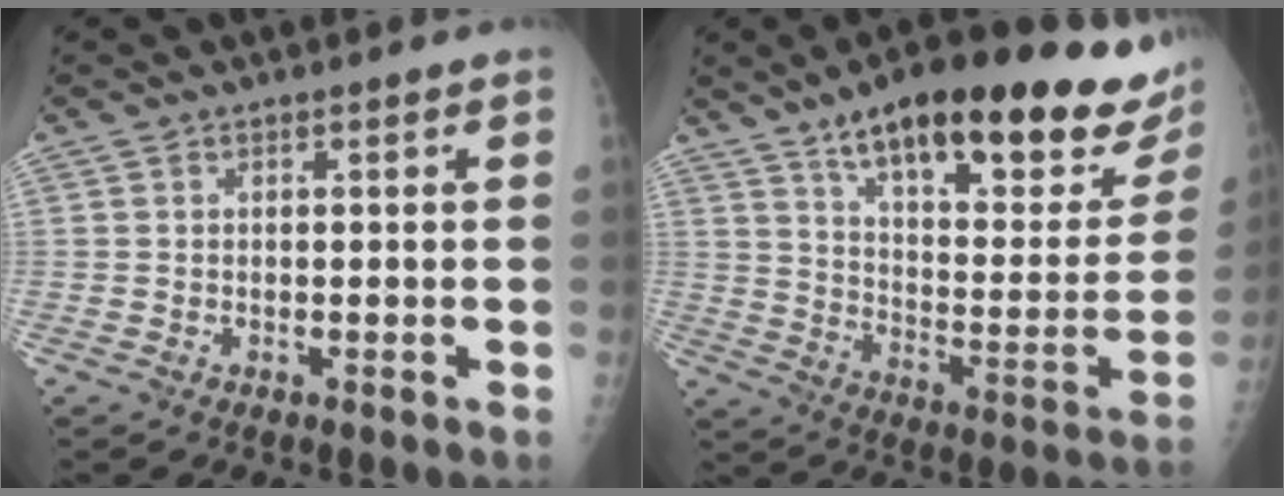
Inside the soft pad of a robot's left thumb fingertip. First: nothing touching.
{"total": 31.2, "force": [20.4, 8.8, 21.9], "torque": [-0.273, -0.063, 0.292]}